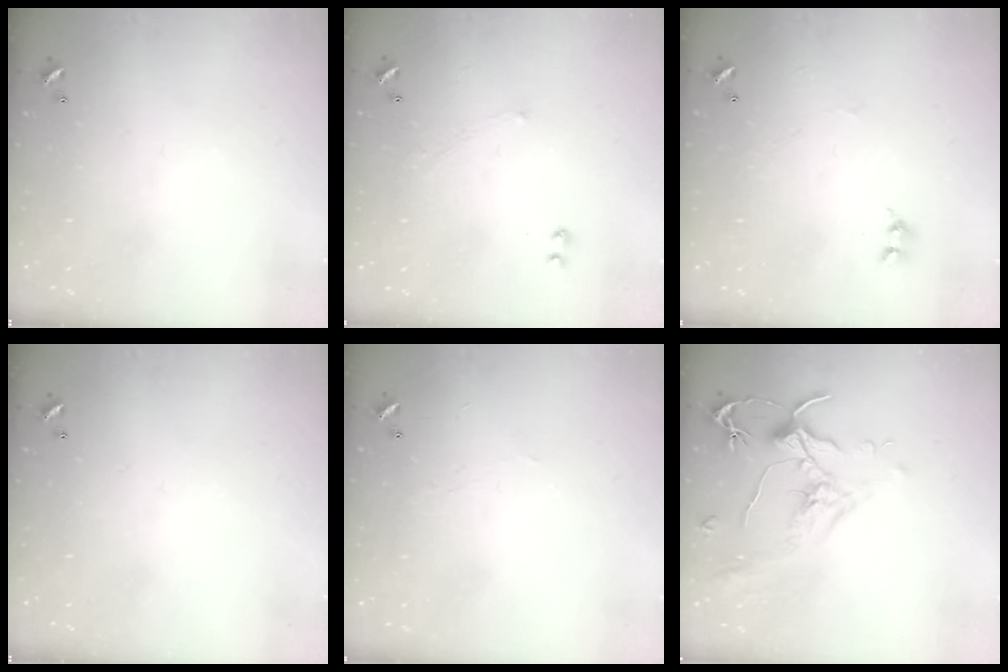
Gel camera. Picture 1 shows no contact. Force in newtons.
{"total": 1.0, "press": 0.7, "slide": 0.6}
{"total": 1.7, "press": 1.6, "slide": 0.5}
{"total": 0.0}
{"total": 0.8, "press": 0.7, "slide": 0.4}
{"total": 1.8, "press": 1.7, "slide": 0.6}